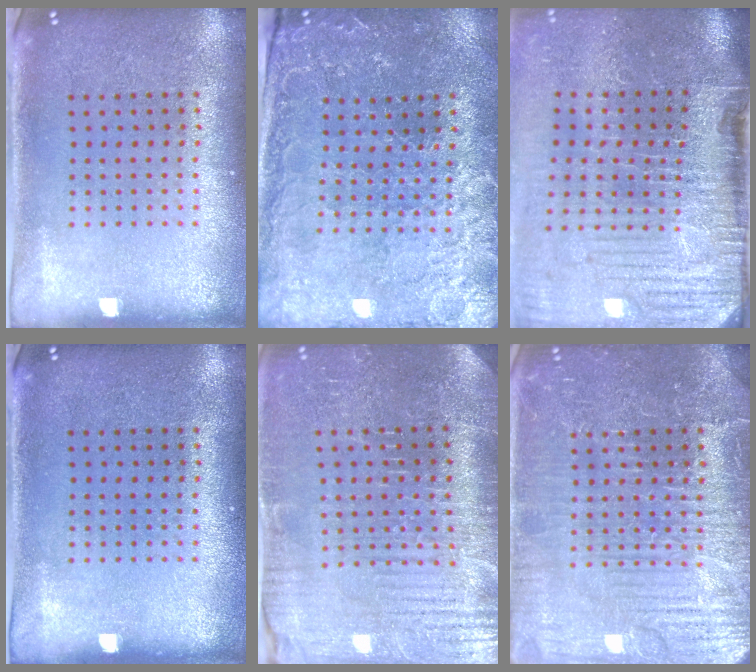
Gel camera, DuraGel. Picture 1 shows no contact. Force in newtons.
{"total": 1.5, "press": 1.4, "slide": 0.5}
{"total": 5.1, "press": 4.2, "slide": 2.9}
{"total": 0.0}
{"total": 4.2, "press": 4.0, "slide": 1.2}
{"total": 4.9, "press": 4.9, "slide": 0.5}